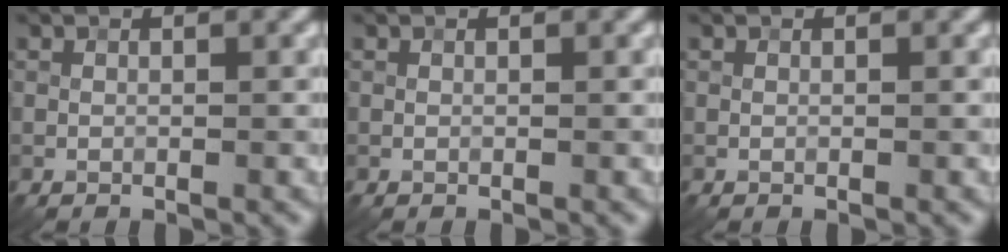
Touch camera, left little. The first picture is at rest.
{"total": 0.0}
{"total": 0.0}